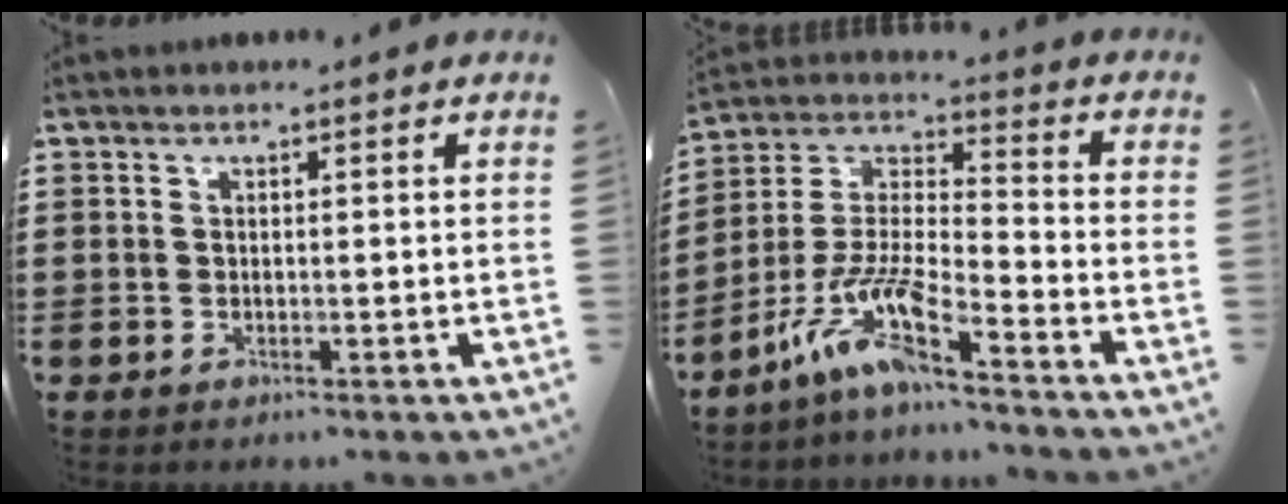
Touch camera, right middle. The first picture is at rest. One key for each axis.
{"total": 10.8, "fx": -8.2, "fy": 1.3, "fz": 6.9, "tx": -0.161, "ty": -0.010, "tz": -0.167}